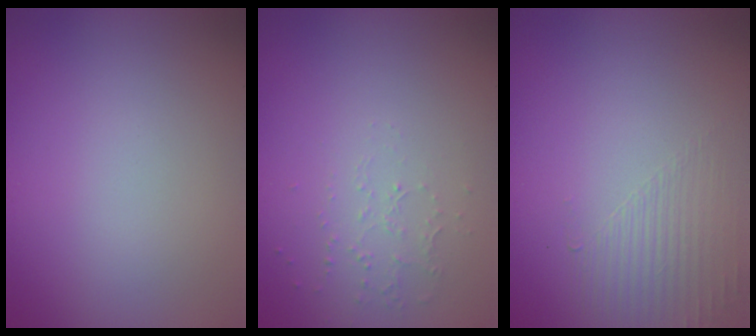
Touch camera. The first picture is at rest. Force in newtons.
{"total": 0.8, "press": 0.5, "slide": 0.6}
{"total": 1.6, "press": 0.4, "slide": 1.5}